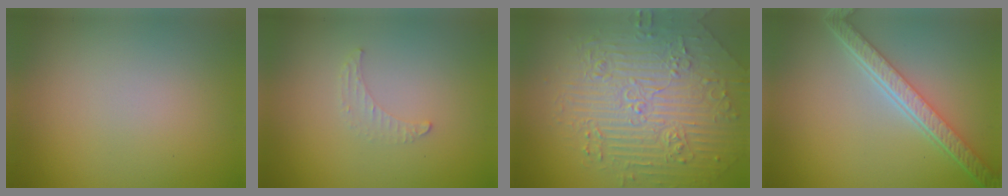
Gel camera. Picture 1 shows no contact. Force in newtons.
{"total": 1.1, "press": 1.1, "slide": 0.3}
{"total": 6.1, "press": 5.5, "slide": 2.6}
{"total": 5.5, "press": 4.3, "slide": 3.5}